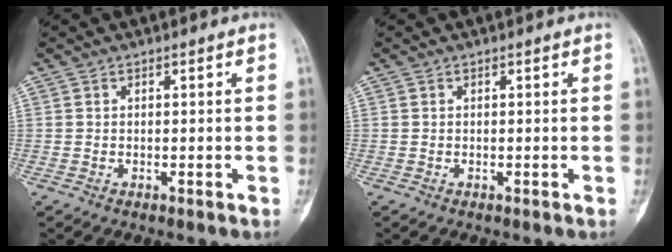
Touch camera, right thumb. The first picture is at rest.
{"total": 0.0}